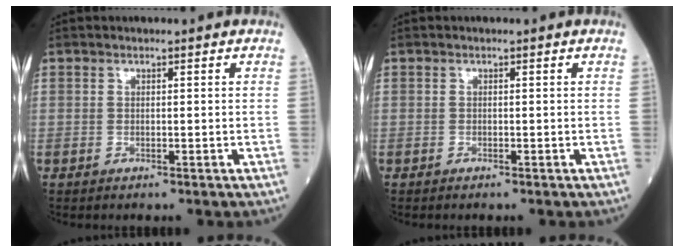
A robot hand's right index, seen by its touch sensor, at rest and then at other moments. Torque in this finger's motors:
{"motor_torque": [-0.16, -0.20, 0.06, 0.02]}